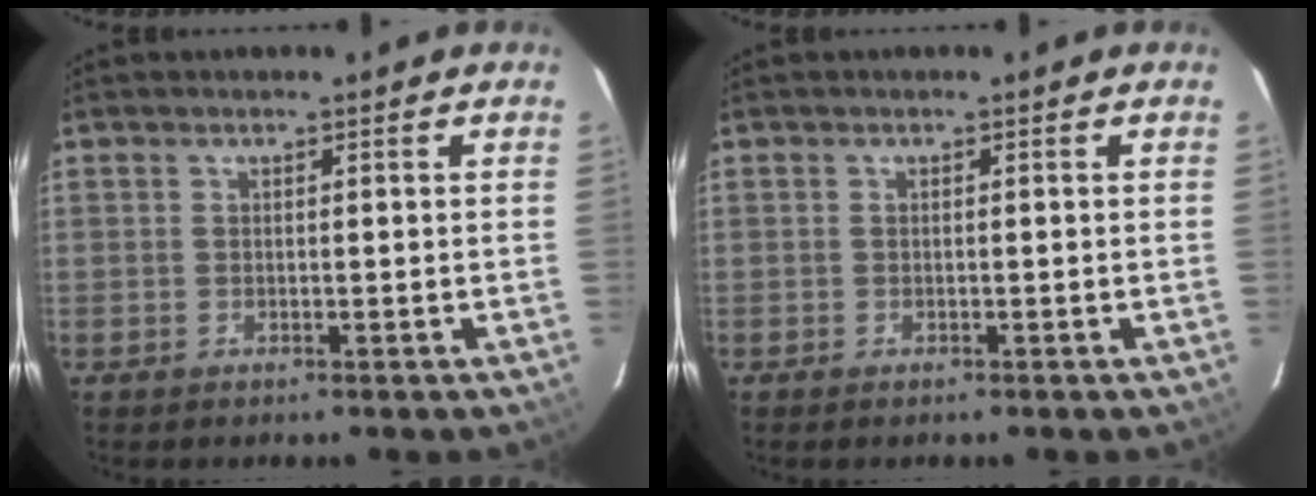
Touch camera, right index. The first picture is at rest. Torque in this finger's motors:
{"motor_torque": [0.06, 0.02, 0.08, 0.01]}